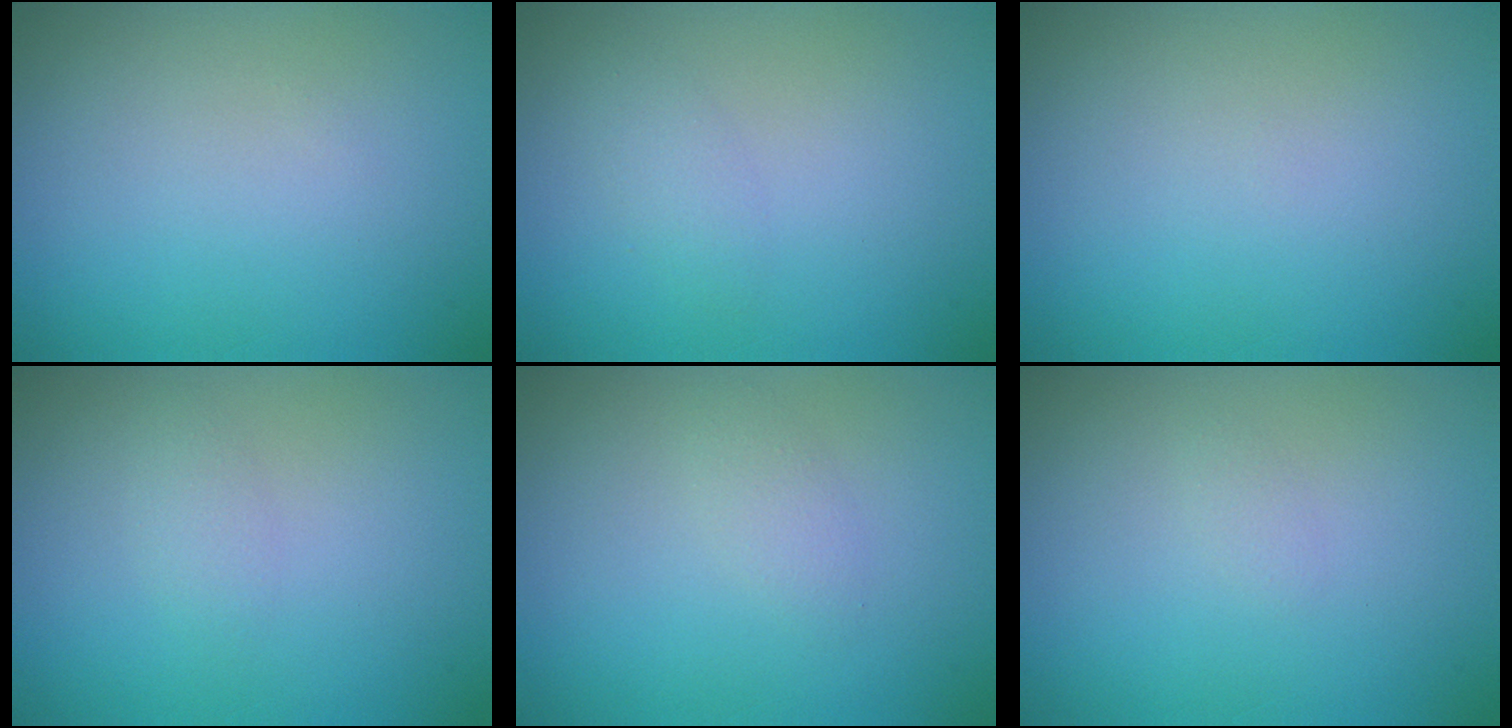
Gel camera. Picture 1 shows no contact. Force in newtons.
{"total": 1.0, "press": 1.0, "slide": 0.1}
{"total": 0.0}
{"total": 1.0, "press": 1.0, "slide": 0.1}
{"total": 1.1, "press": 1.1, "slide": 0.1}
{"total": 0.5, "press": 0.5, "slide": 0.1}